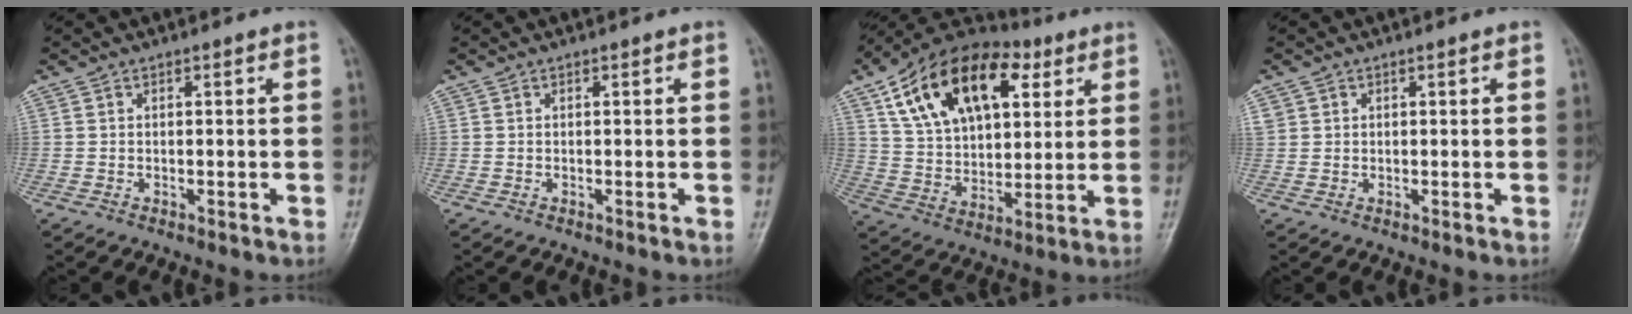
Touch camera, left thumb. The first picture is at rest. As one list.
[{"total": 0.0}, {"total": 22.6, "force": [9.6, 13.5, 15.4], "torque": [-0.228, -0.004, 0.162]}, {"total": 1.9, "force": [0.6, 1.8, 0.4], "torque": [0.006, 0.003, 0.013]}]